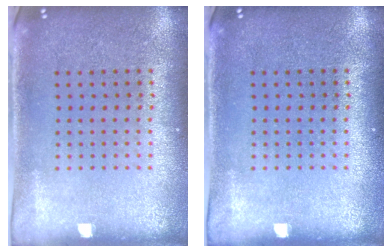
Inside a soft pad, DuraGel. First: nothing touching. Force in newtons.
{"total": 0.0}